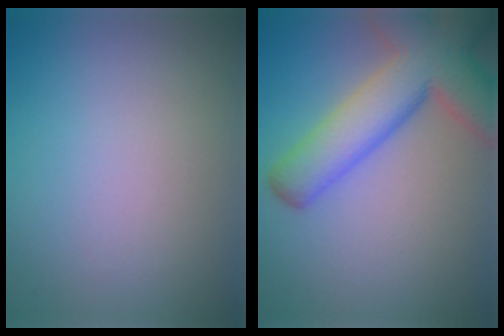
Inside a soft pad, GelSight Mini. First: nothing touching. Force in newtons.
{"total": 9.1, "press": 9.1, "slide": 0.6}